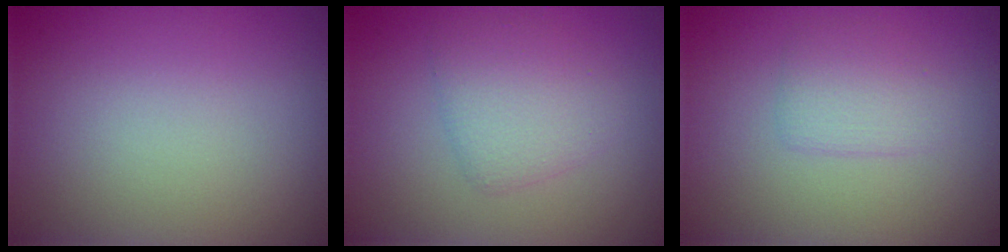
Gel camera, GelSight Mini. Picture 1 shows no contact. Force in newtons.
{"total": 2.8, "press": 2.8, "slide": 0.2}
{"total": 1.9, "press": 1.9, "slide": 0.1}